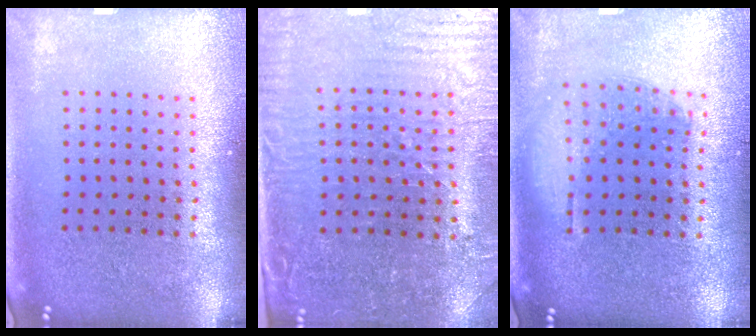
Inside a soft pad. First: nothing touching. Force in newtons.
{"total": 3.6, "press": 3.3, "slide": 1.4}
{"total": 1.2, "press": 1.1, "slide": 0.4}